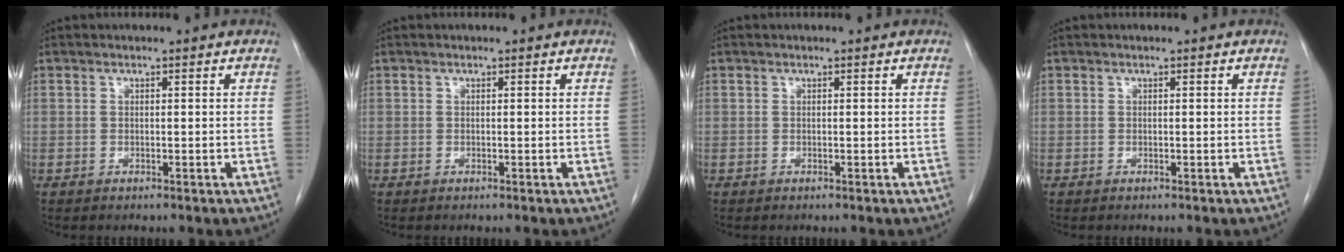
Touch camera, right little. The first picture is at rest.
{"total": 0.0}
{"total": 0.0}
{"total": 0.0}